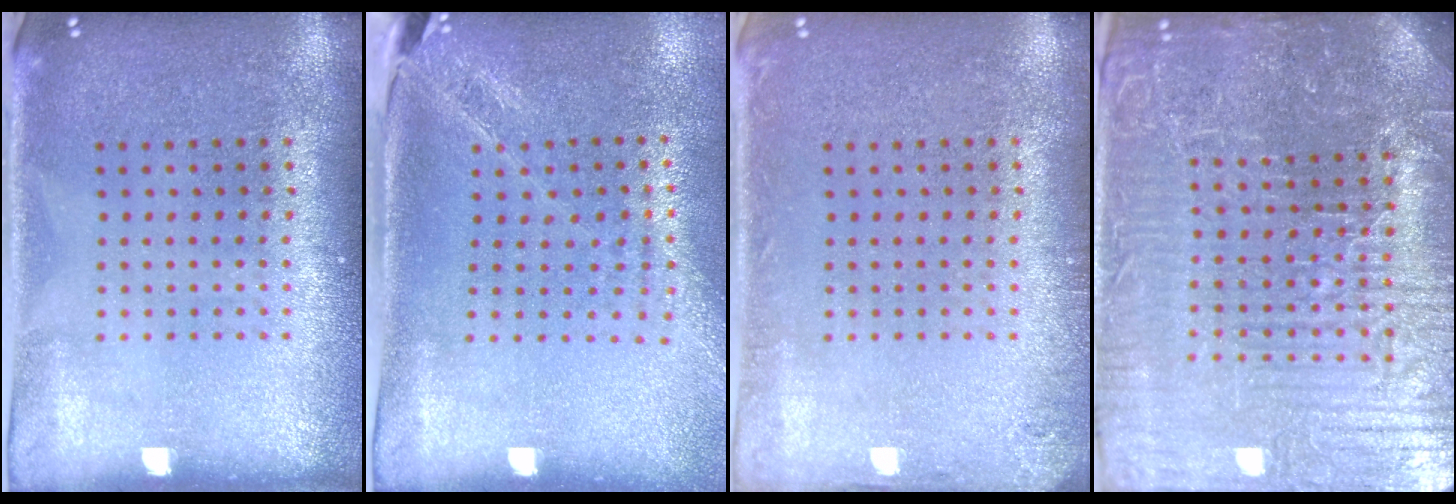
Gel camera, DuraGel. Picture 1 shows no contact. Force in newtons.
{"total": 1.7, "press": 1.5, "slide": 0.8}
{"total": 1.2, "press": 1.2, "slide": 0.1}
{"total": 6.5, "press": 5.9, "slide": 2.8}